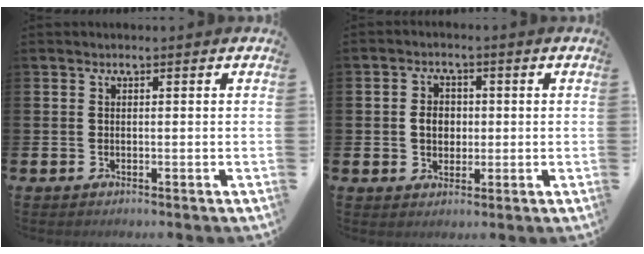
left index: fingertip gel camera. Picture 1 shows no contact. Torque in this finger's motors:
{"motor_torque": [0.46, 0.37, 0.13, 0.08]}